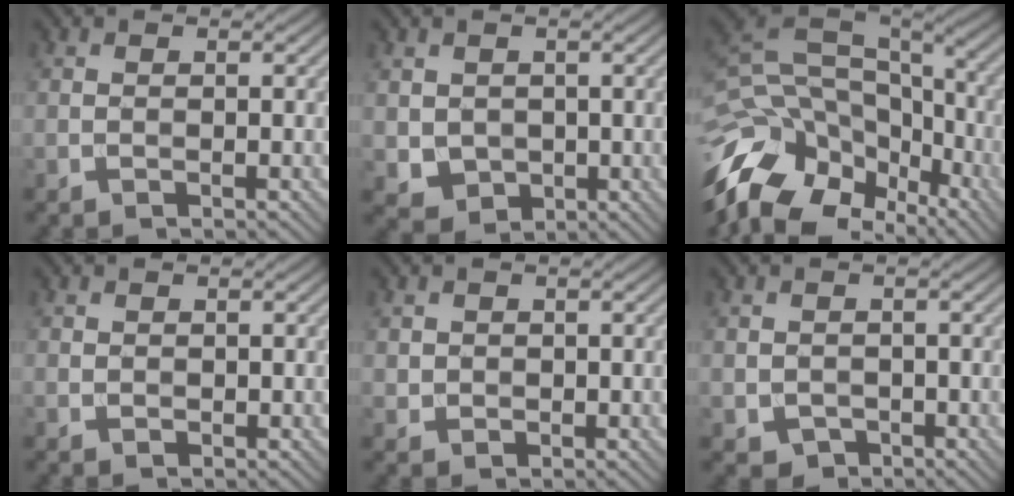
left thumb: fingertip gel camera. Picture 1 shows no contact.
{"total": 3.4, "force": [0.3, 3.1, 1.4], "torque": [-0.050, -0.012, 0.009]}
{"total": 19.5, "force": [-10.5, 12.8, 10.2], "torque": [-0.253, -0.022, -0.140]}
{"total": 1.0, "force": [0.7, 0.7, 0.3], "torque": [-0.008, -0.004, 0.018]}
{"total": 2.0, "force": [1.0, 1.6, 0.6], "torque": [-0.021, -0.005, 0.021]}
{"total": 2.0, "force": [-0.1, 1.9, 0.8], "torque": [-0.027, -0.011, 0.001]}